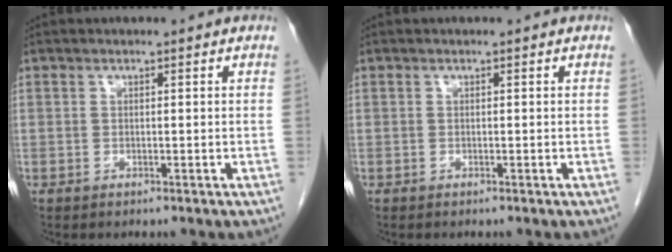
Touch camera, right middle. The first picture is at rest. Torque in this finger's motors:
{"motor_torque": [-0.38, -0.12, -0.02, -0.01]}